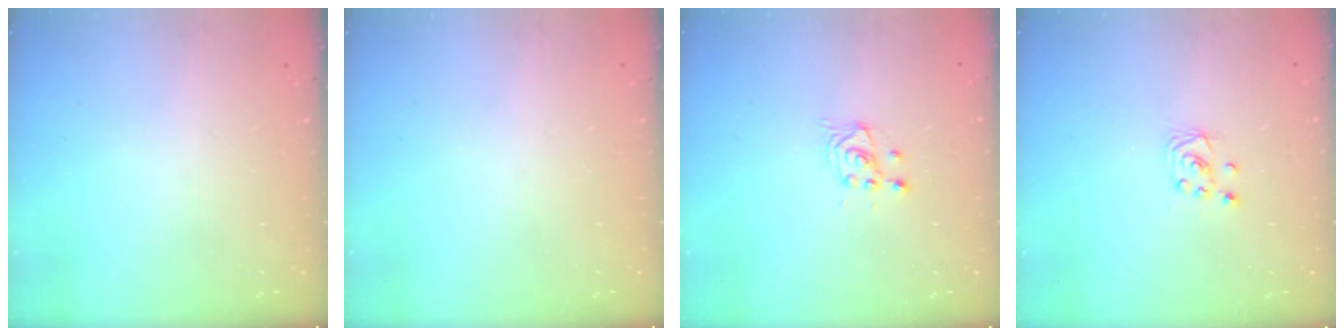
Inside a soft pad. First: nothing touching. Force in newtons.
{"total": 0.0}
{"total": 2.6, "press": 2.5, "slide": 0.3}
{"total": 2.7, "press": 2.7, "slide": 0.2}